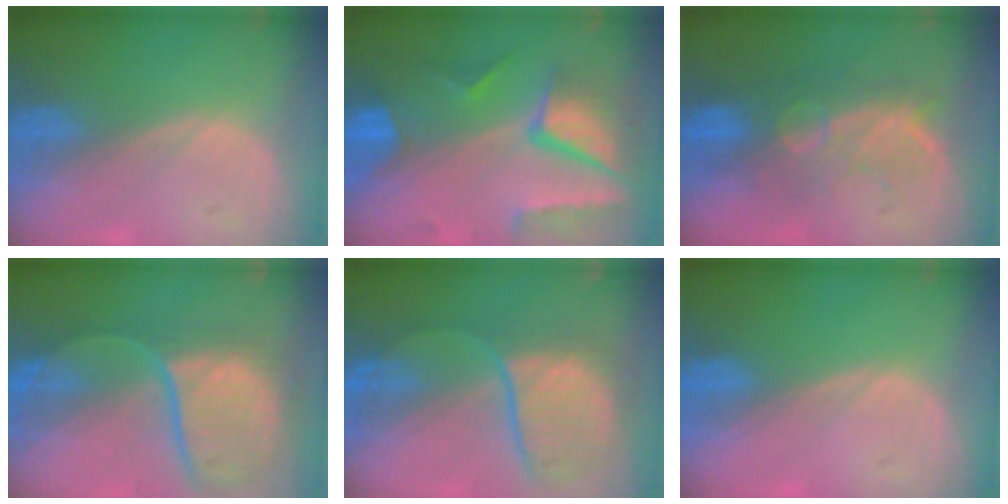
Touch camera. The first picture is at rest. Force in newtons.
{"total": 10.4, "press": 8.7, "slide": 5.7}
{"total": 9.6, "press": 8.7, "slide": 4.0}
{"total": 11.6, "press": 9.9, "slide": 6.1}
{"total": 9.1, "press": 8.7, "slide": 2.7}
{"total": 0.0}